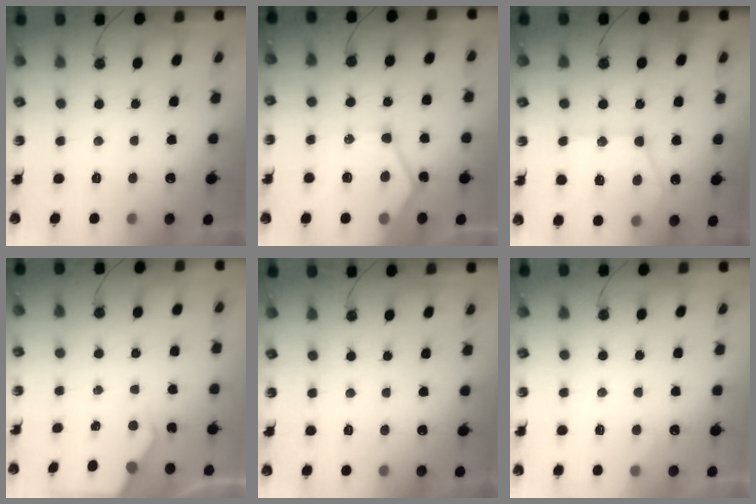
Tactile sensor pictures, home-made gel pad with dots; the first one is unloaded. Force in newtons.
{"total": 16.1, "press": 16.0, "slide": 1.5}
{"total": 16.4, "press": 16.3, "slide": 1.6}
{"total": 2.6, "press": 2.5, "slide": 0.4}
{"total": 0.0}
{"total": 3.7, "press": 3.7, "slide": 0.4}